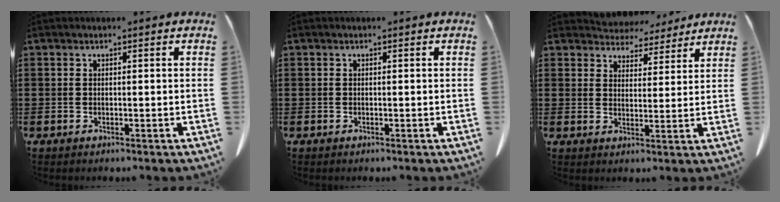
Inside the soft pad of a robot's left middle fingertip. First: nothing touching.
{"total": 0.0}
{"total": 4.8, "force": [4.7, 1.3, 0.0], "torque": [-0.015, -0.027, 0.084]}